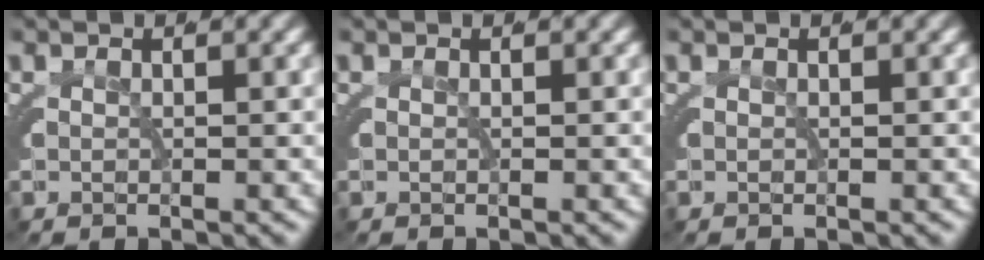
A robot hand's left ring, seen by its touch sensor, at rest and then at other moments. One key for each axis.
{"total": 0.0}
{"total": 0.0}